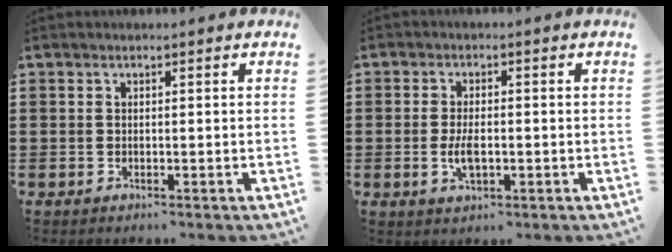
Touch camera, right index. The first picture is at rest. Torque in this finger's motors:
{"motor_torque": [1.40, 0.74, 0.11, 0.07]}